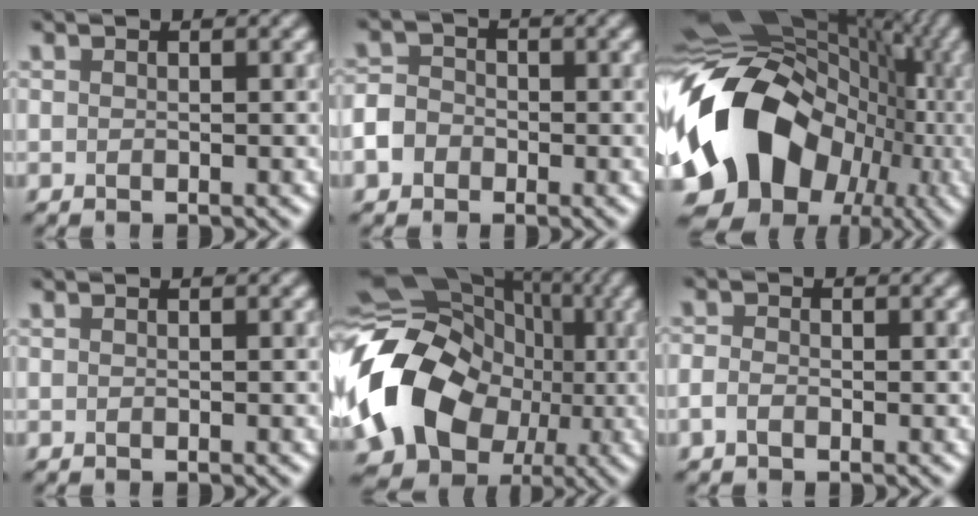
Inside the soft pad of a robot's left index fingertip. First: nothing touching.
{"total": 3.2, "force": [-1.4, 2.6, 1.3], "torque": [-0.015, -0.001, -0.029]}
{"total": 17.4, "force": [-2.7, 13.5, 10.7], "torque": [-0.207, 0.003, -0.051]}
{"total": 0.0}
{"total": 17.2, "force": [-2.2, 13.6, 10.2], "torque": [-0.212, -0.009, -0.042]}
{"total": 1.4, "force": [-0.6, 1.0, 0.9], "torque": [-0.017, 0.002, -0.018]}